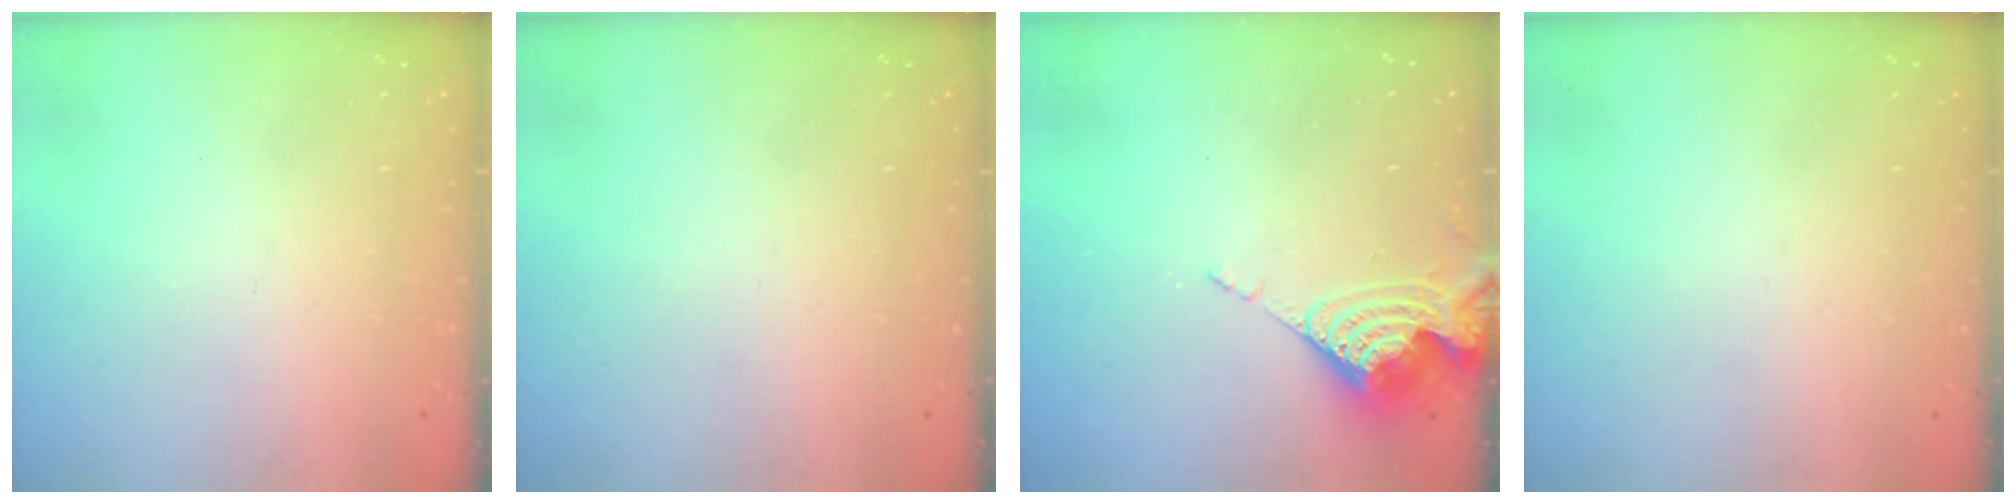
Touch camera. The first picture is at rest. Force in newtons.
{"total": 0.0}
{"total": 9.8, "press": 9.7, "slide": 1.0}
{"total": 0.0}